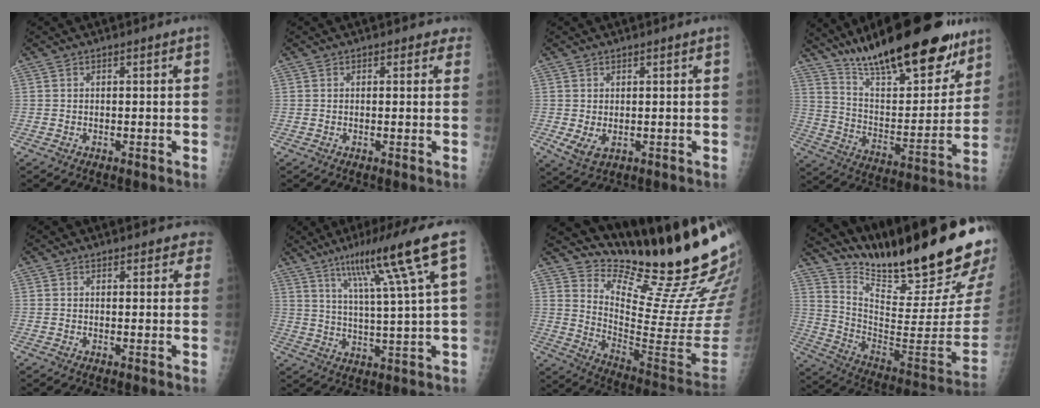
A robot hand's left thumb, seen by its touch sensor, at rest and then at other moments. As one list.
[{"total": 2.0, "force": [1.5, 1.2, 0.3], "torque": [0.021, -0.005, 0.005]}, {"total": 3.8, "force": [0.4, 1.9, 3.2], "torque": [-0.057, -0.006, 0.019]}, {"total": 29.0, "force": [20.9, 9.2, 17.9], "torque": [-0.245, -0.074, 0.335]}, {"total": 4.5, "force": [4.1, 1.8, 0.8], "torque": [0.028, -0.015, 0.029]}, {"total": 13.8, "force": [7.2, -0.4, 11.8], "torque": [-0.194, -0.024, 0.119]}, {"total": 22.1, "force": [19.1, 1.6, 11.1], "torque": [-0.147, -0.174, 0.285]}, {"total": 30.1, "force": [23.1, 4.9, 18.7], "torque": [-0.274, -0.132, 0.353]}]